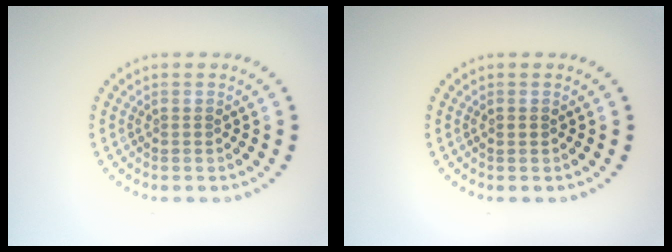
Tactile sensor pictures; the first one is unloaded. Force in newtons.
{"total": 0.7, "press": 0.7, "slide": 0.1}